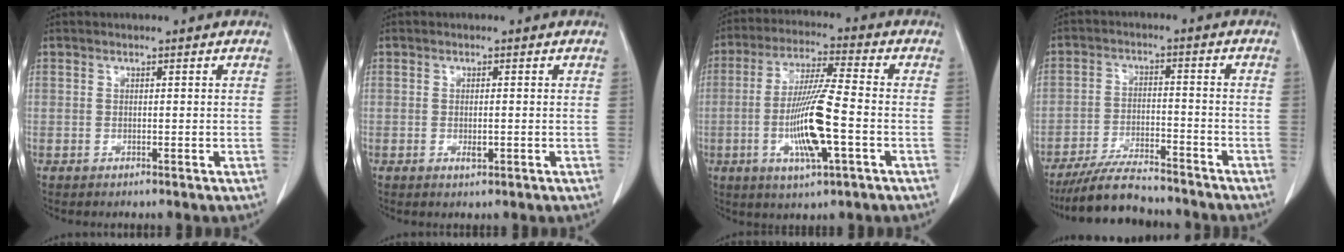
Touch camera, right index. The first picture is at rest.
{"total": 1.4, "force": [-0.3, 0.4, 1.3], "torque": [-0.023, -0.002, 0.000]}
{"total": 12.2, "force": [-2.9, 0.8, 11.8], "torque": [-0.230, -0.008, -0.053]}
{"total": 10.7, "force": [-9.6, 2.0, 4.1], "torque": [-0.069, -0.011, -0.161]}